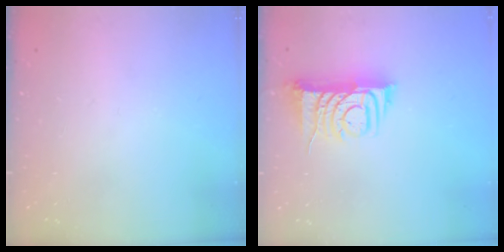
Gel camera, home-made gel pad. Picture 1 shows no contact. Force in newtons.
{"total": 7.9, "press": 7.9, "slide": 1.0}